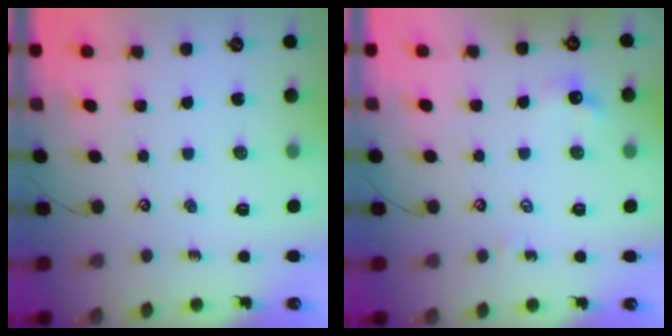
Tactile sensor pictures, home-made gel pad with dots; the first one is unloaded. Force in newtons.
{"total": 4.8, "press": 4.7, "slide": 0.8}